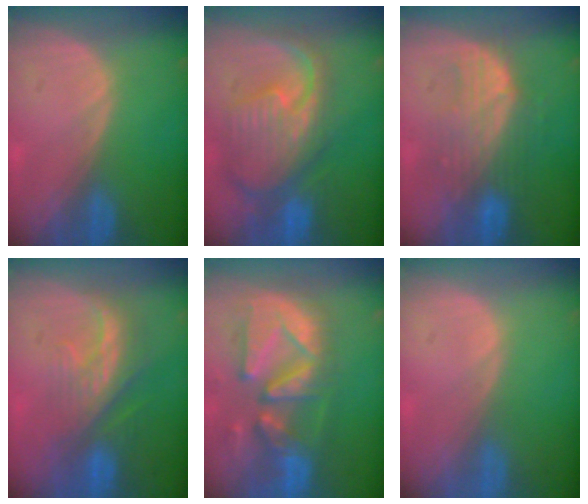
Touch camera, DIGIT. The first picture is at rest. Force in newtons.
{"total": 11.9, "press": 10.4, "slide": 5.9}
{"total": 7.7, "press": 7.6, "slide": 0.8}
{"total": 8.2, "press": 7.4, "slide": 3.4}
{"total": 12.7, "press": 11.2, "slide": 6.0}
{"total": 0.0}